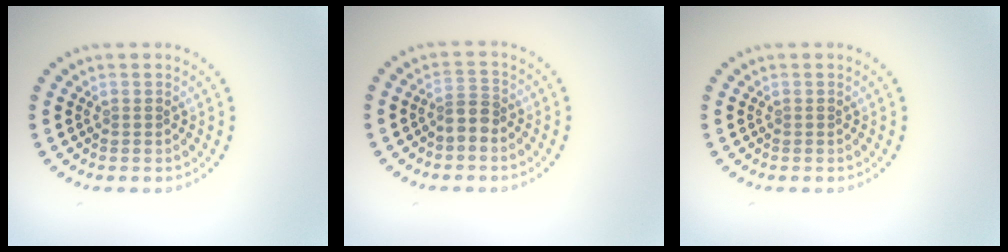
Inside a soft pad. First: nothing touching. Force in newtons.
{"total": 2.1, "press": 1.6, "slide": 1.3}
{"total": 0.0}